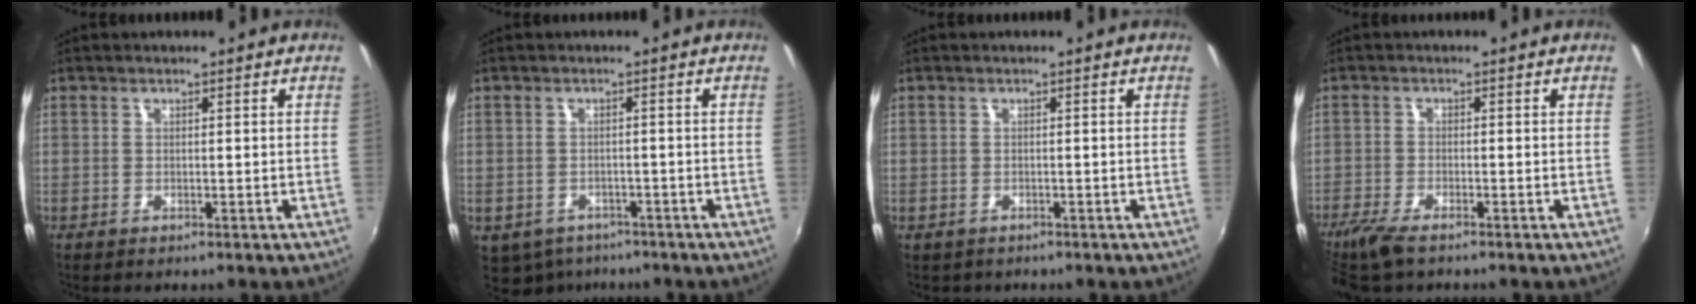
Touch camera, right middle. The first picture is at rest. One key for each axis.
{"total": 7.9, "fx": -4.9, "fy": 5.3, "fz": 3.0, "tx": -0.081, "ty": -0.026, "tz": -0.063}
{"total": 1.3, "fx": -0.7, "fy": 1.1, "fz": 0.2, "tx": -0.007, "ty": -0.003, "tz": -0.007}
{"total": 6.1, "fx": -4.8, "fy": 1.4, "fz": 3.5, "tx": -0.094, "ty": -0.022, "tz": -0.094}